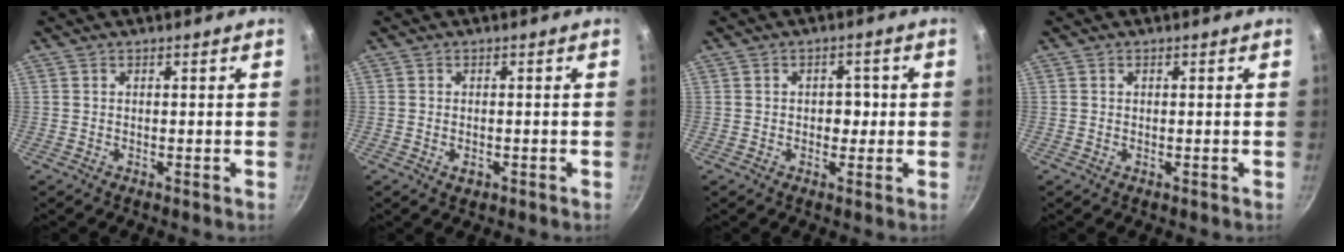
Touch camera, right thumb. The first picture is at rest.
{"total": 1.7, "force": [-0.6, 1.2, 1.1], "torque": [-0.018, 0.001, -0.009]}
{"total": 3.5, "force": [-0.1, 2.6, 2.3], "torque": [-0.006, 0.009, -0.003]}
{"total": 0.0}